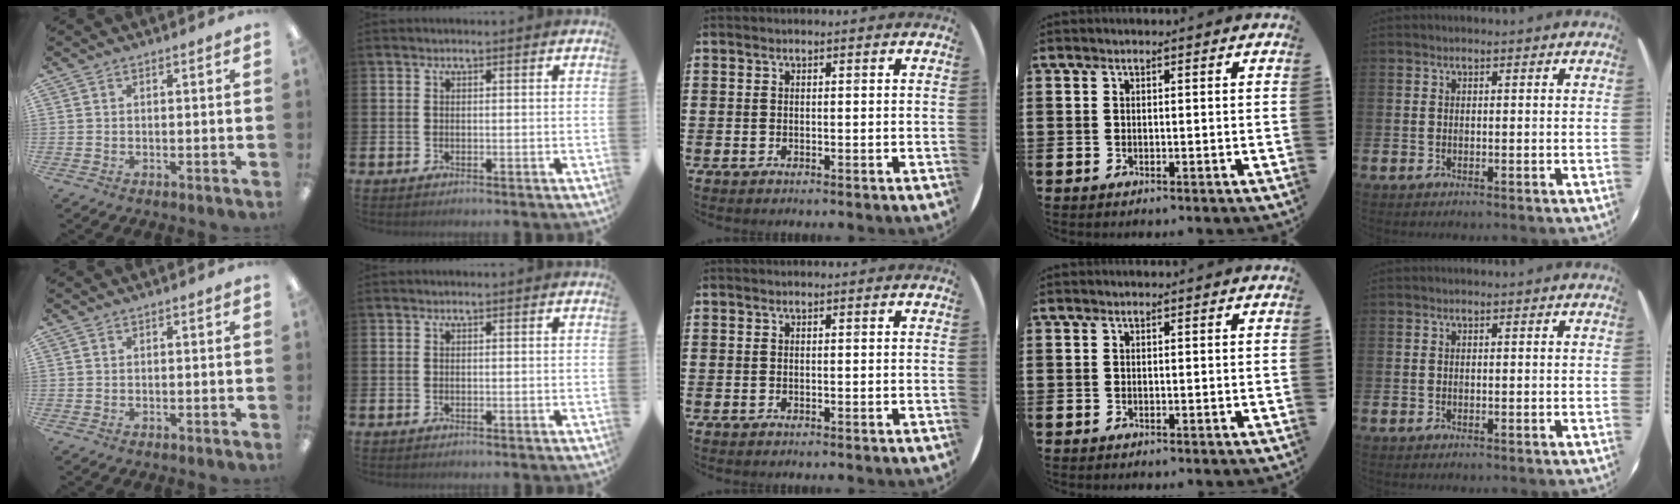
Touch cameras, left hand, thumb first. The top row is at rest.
{}